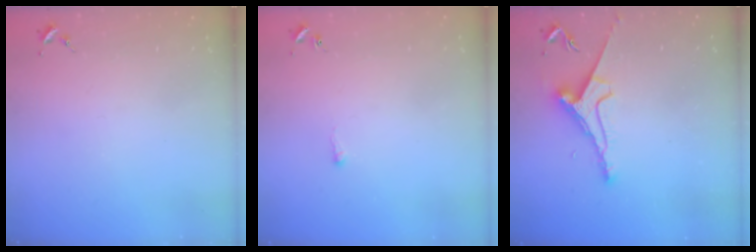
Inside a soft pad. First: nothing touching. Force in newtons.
{"total": 1.5, "press": 1.5, "slide": 0.4}
{"total": 8.0, "press": 8.0, "slide": 0.9}